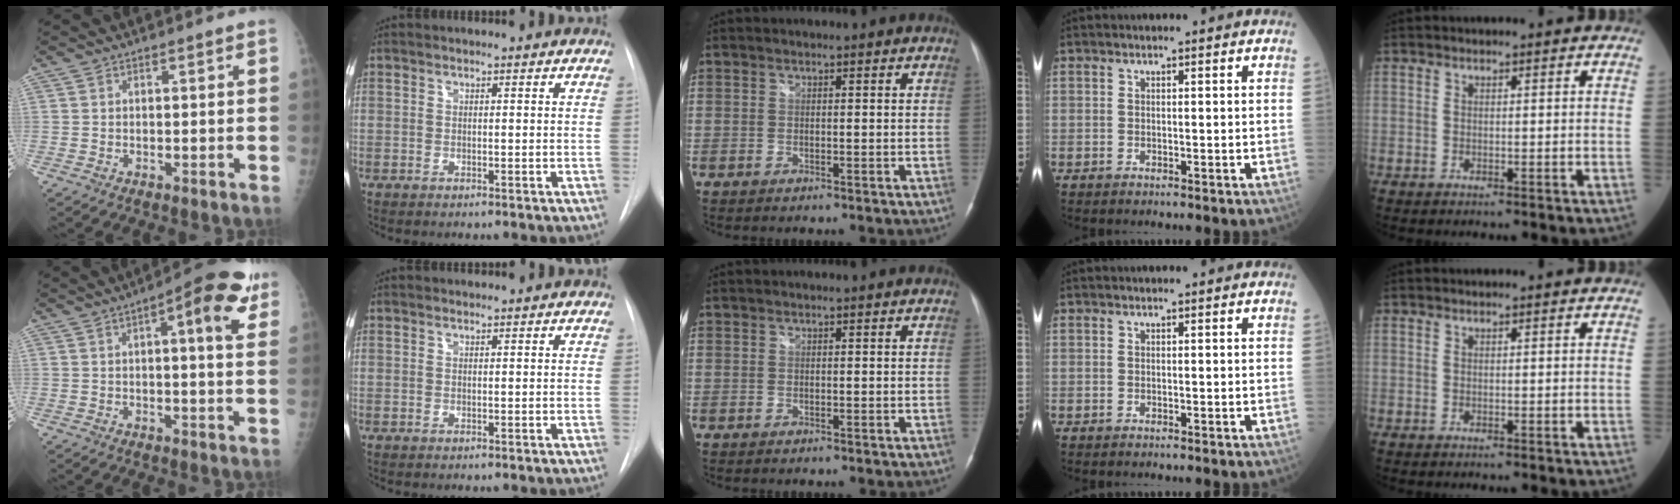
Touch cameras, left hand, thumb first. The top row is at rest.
{"thumb": {"total": 11.4, "force": [5.0, 3.2, 9.8], "torque": [-0.115, 0.000, 0.057]}}